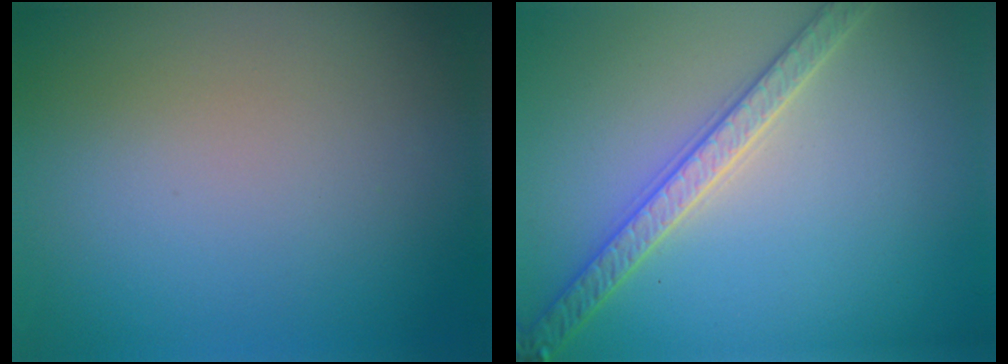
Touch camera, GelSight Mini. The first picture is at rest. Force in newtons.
{"total": 3.6, "press": 3.5, "slide": 0.7}